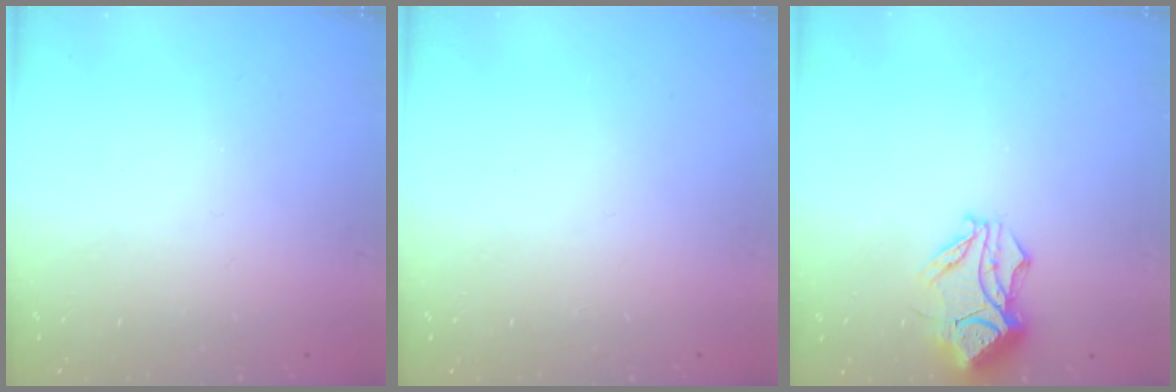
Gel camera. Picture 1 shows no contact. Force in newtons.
{"total": 0.0}
{"total": 13.9, "press": 13.9, "slide": 0.3}